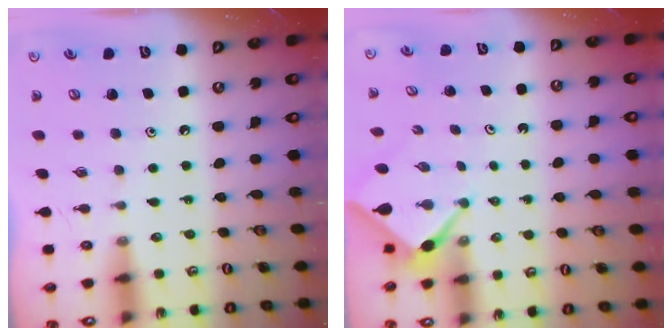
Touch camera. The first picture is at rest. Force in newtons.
{"total": 2.2, "press": 2.1, "slide": 0.3}